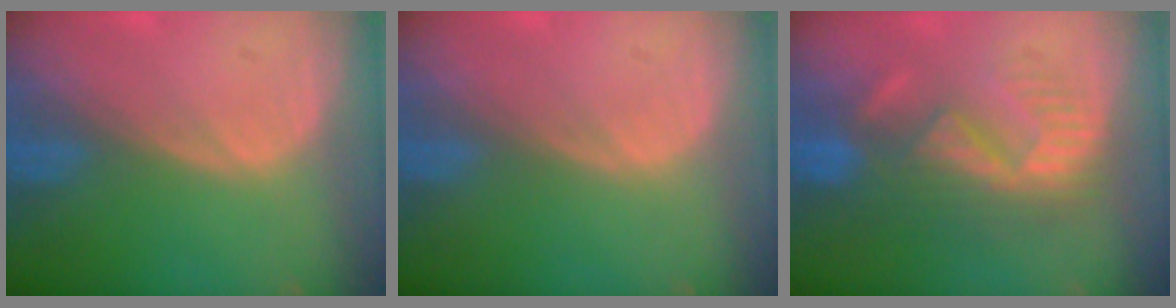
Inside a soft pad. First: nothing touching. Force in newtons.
{"total": 0.0}
{"total": 8.9, "press": 8.4, "slide": 2.9}